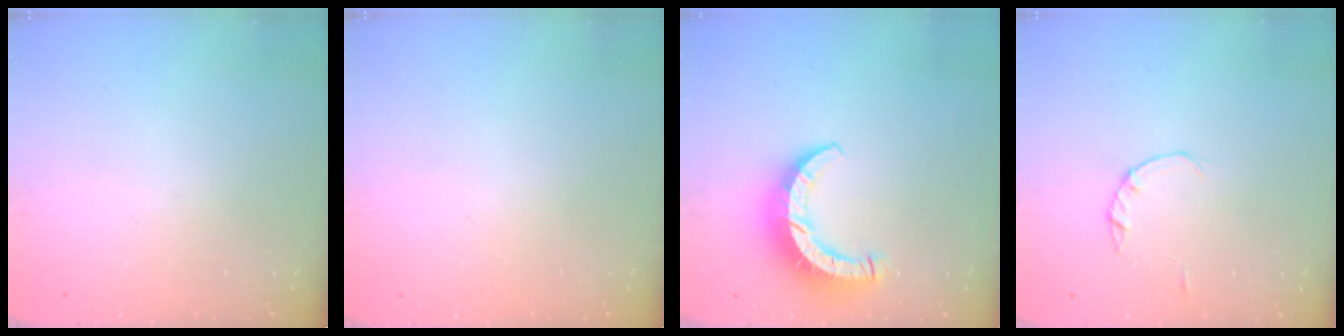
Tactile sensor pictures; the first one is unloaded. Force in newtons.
{"total": 2.6, "press": 2.6, "slide": 0.2}
{"total": 9.4, "press": 9.3, "slide": 0.9}
{"total": 1.0, "press": 1.0, "slide": 0.2}